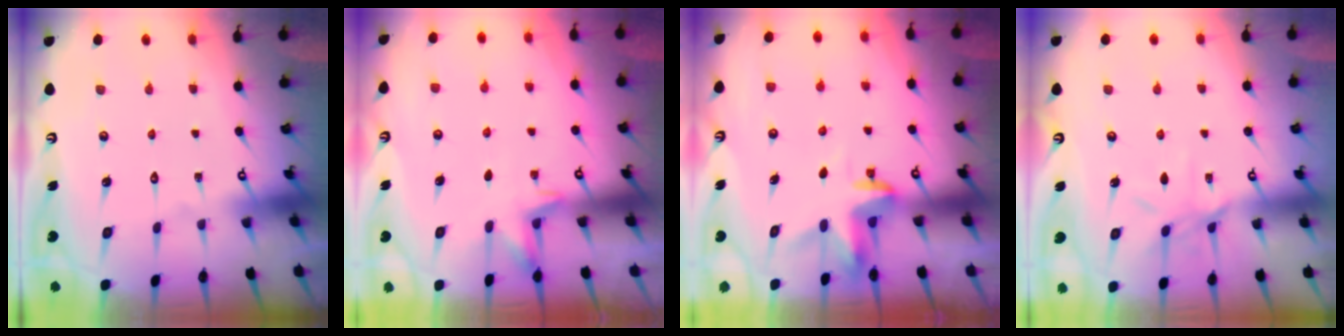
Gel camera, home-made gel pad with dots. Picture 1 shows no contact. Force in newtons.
{"total": 4.6, "press": 4.4, "slide": 1.0}
{"total": 3.6, "press": 3.6, "slide": 0.2}
{"total": 7.9, "press": 7.9, "slide": 0.6}